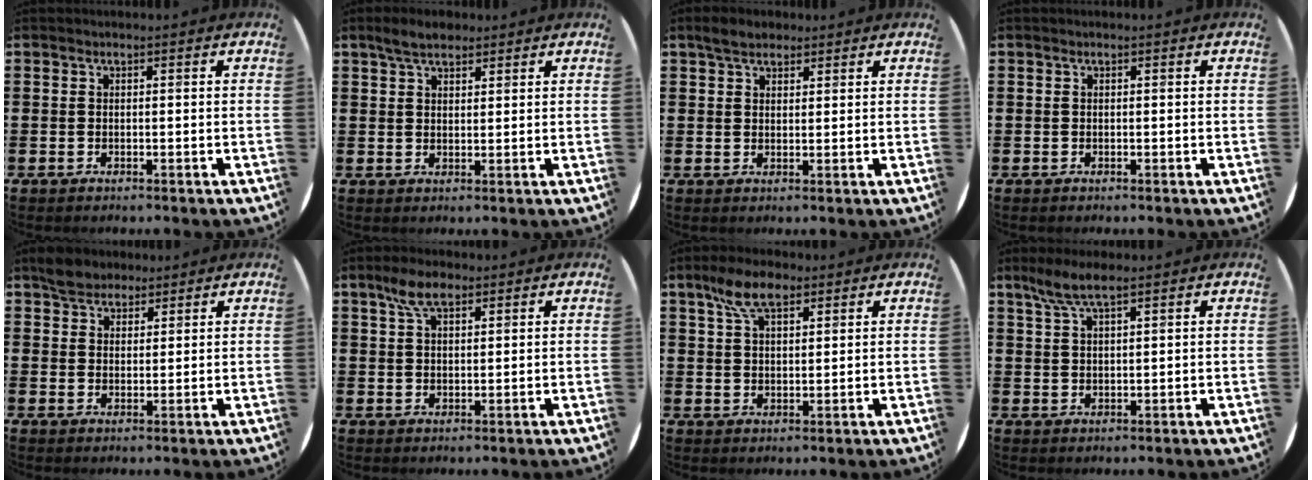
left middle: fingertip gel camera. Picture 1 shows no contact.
{"total": 3.6, "force": [3.0, 1.4, 1.5], "torque": [-0.027, 0.002, 0.053]}
{"total": 2.9, "force": [2.5, 1.3, 0.8], "torque": [-0.012, 0.005, 0.046]}
{"total": 0.0}
{"total": 3.7, "force": [3.2, 1.8, 0.4], "torque": [-0.009, 0.004, 0.060]}
{"total": 5.0, "force": [3.3, 2.1, 3.1], "torque": [-0.059, 0.004, 0.058]}
{"total": 6.7, "force": [4.3, 3.1, 4.0], "torque": [-0.082, 0.003, 0.078]}
{"total": 4.8, "force": [3.6, 1.1, 3.0], "torque": [-0.066, 0.001, 0.065]}